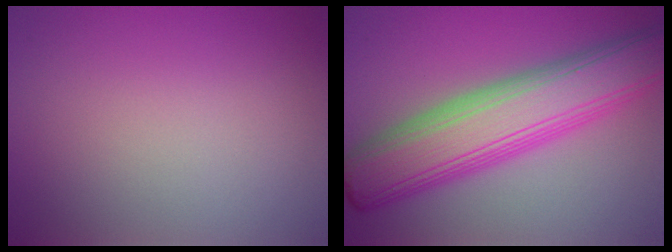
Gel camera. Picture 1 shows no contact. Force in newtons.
{"total": 9.9, "press": 9.9, "slide": 0.3}